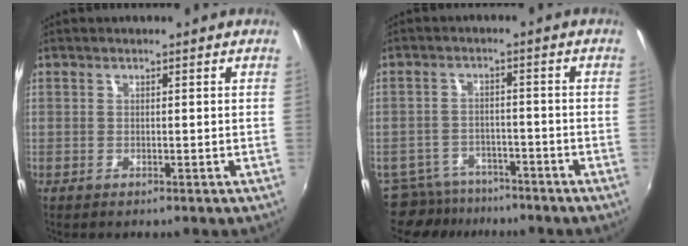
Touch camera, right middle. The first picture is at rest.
{"total": 9.1, "force": [-7.8, 4.2, 1.7], "torque": [-0.054, 0.003, -0.120]}